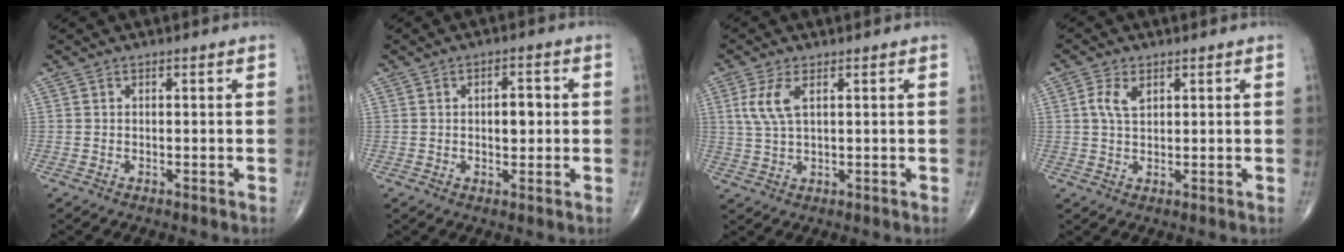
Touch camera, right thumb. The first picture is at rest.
{"total": 4.1, "force": [0.3, 2.0, 3.6], "torque": [-0.043, 0.000, 0.004]}
{"total": 5.3, "force": [1.7, 2.1, 4.5], "torque": [-0.109, 0.001, 0.041]}
{"total": 3.7, "force": [1.4, 2.1, 2.7], "torque": [-0.056, 0.002, 0.027]}